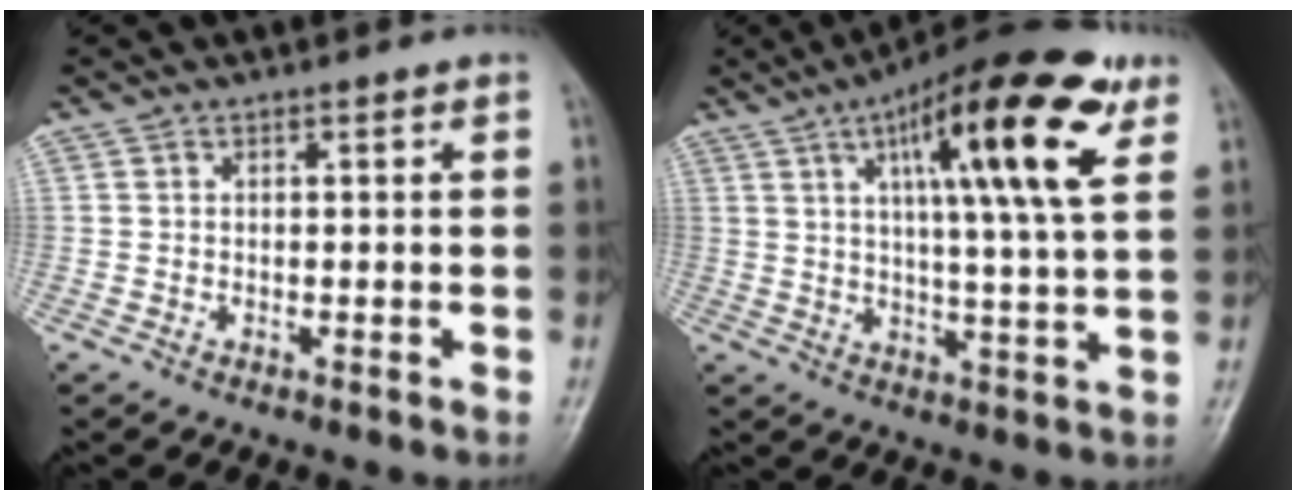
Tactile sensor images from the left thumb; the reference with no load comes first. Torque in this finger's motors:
{"motor_torque": [0.81, 0.84, 1.78, -0.99, 0.29]}